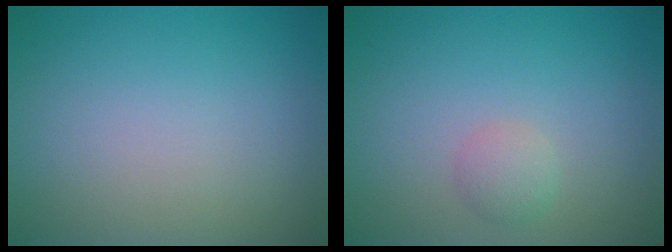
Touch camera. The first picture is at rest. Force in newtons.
{"total": 1.4, "press": 1.4, "slide": 0.1}